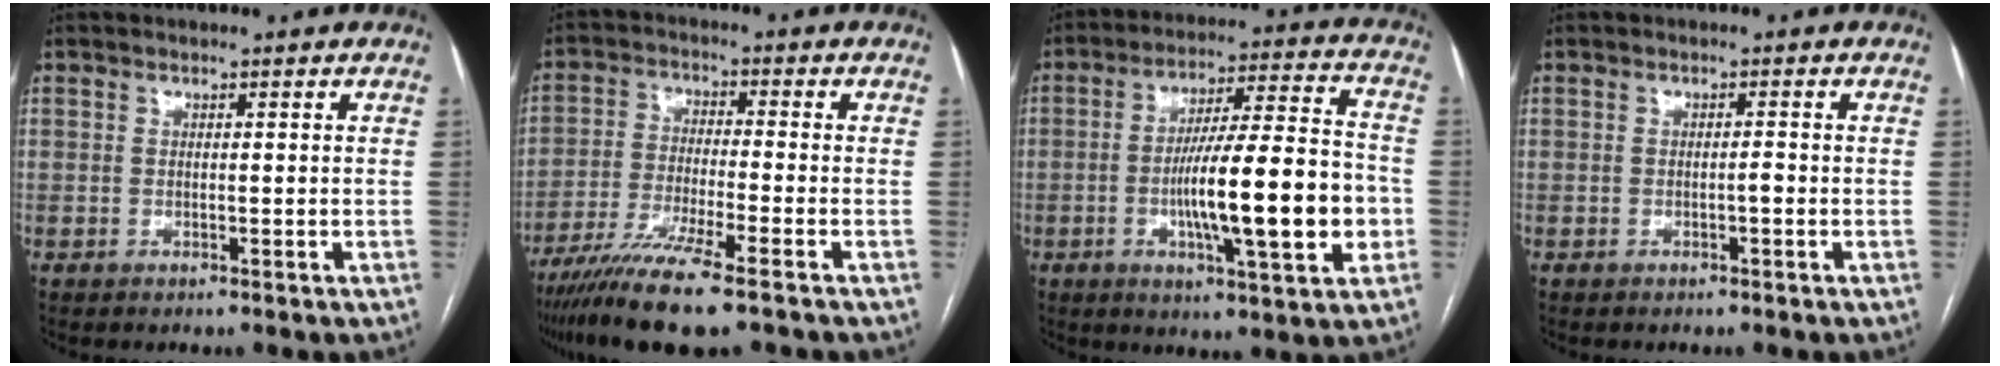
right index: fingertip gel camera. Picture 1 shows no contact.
{"total": 11.9, "force": [-8.5, 0.2, 8.3], "torque": [-0.152, -0.031, -0.146]}
{"total": 17.4, "force": [-3.3, 2.0, 17.0], "torque": [-0.273, 0.007, -0.048]}
{"total": 0.9, "force": [-0.4, 0.1, 0.8], "torque": [-0.013, 0.002, -0.008]}